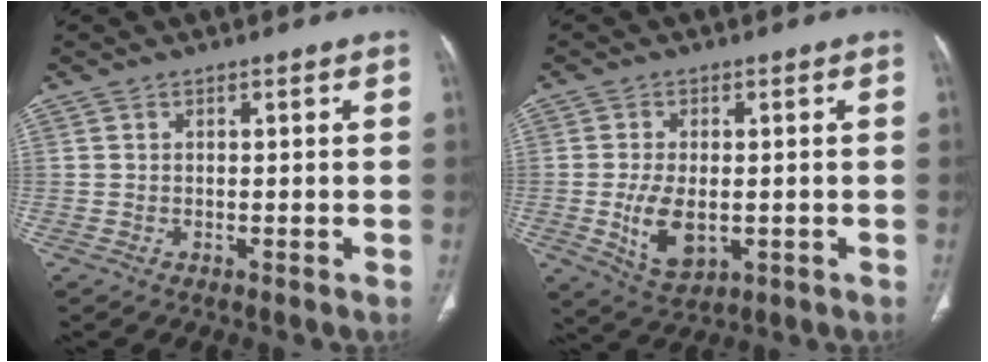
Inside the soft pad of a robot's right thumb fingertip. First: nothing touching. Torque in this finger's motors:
{"motor_torque": [-0.26, 0.62, 0.42, 0.41, 0.23]}